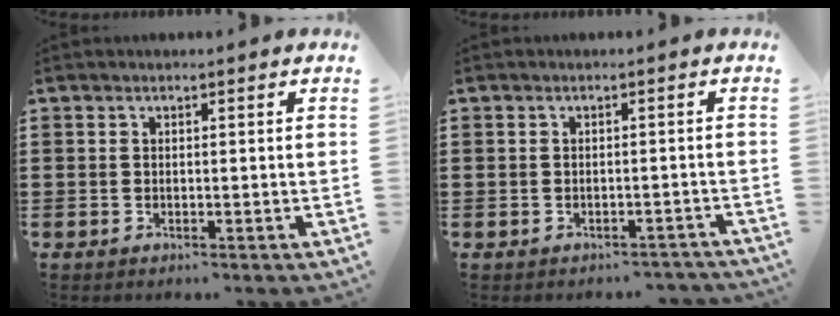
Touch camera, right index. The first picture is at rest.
{"total": 1.5, "force": [-1.4, 0.6, 0.0], "torque": [-0.005, 0.001, -0.032]}